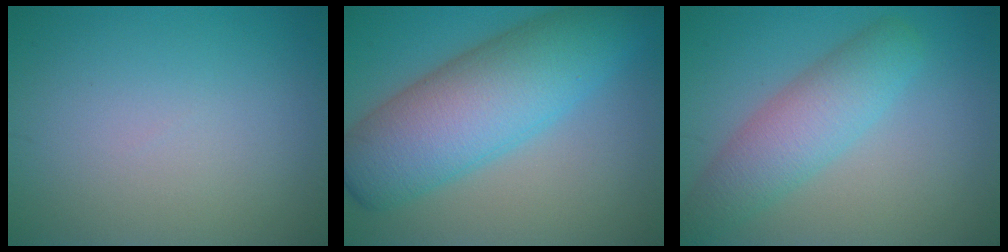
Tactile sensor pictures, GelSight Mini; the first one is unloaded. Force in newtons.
{"total": 10.4, "press": 10.4, "slide": 0.3}
{"total": 5.0, "press": 5.0, "slide": 0.1}